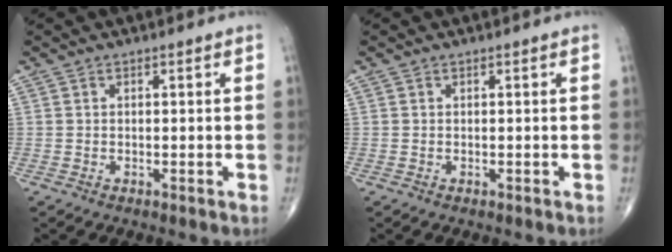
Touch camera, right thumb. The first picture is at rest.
{"total": 0.0}